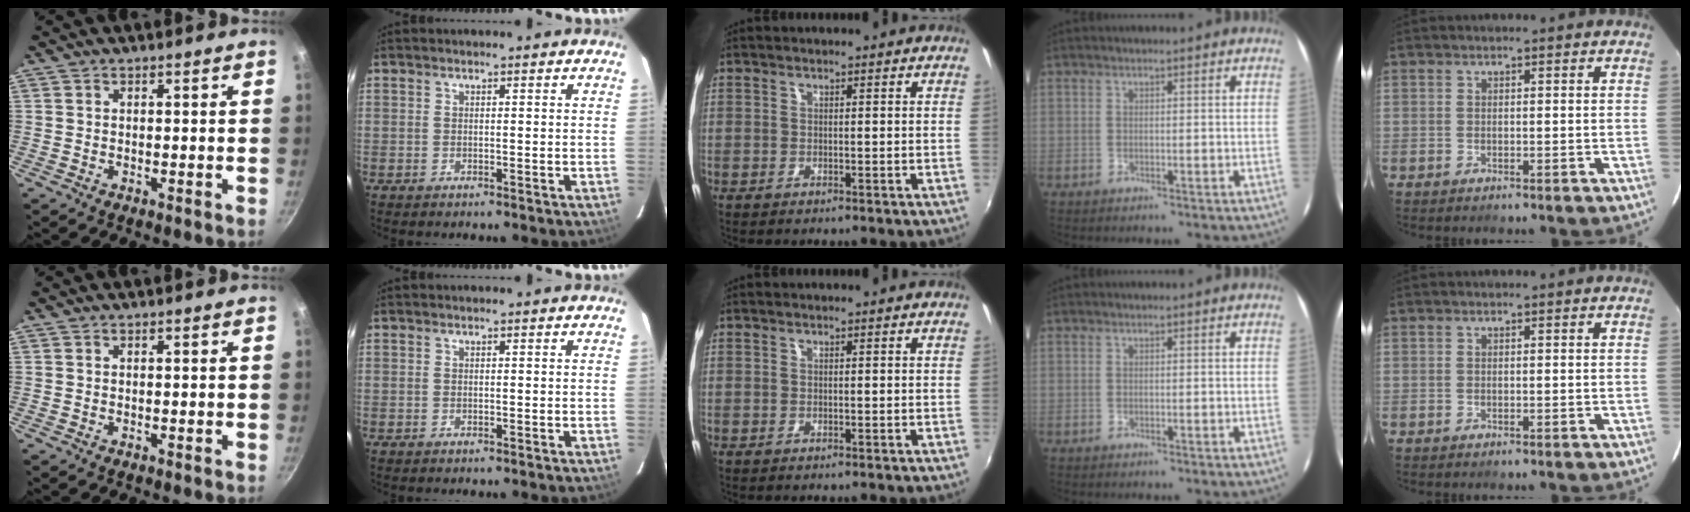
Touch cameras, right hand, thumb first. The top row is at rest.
{}